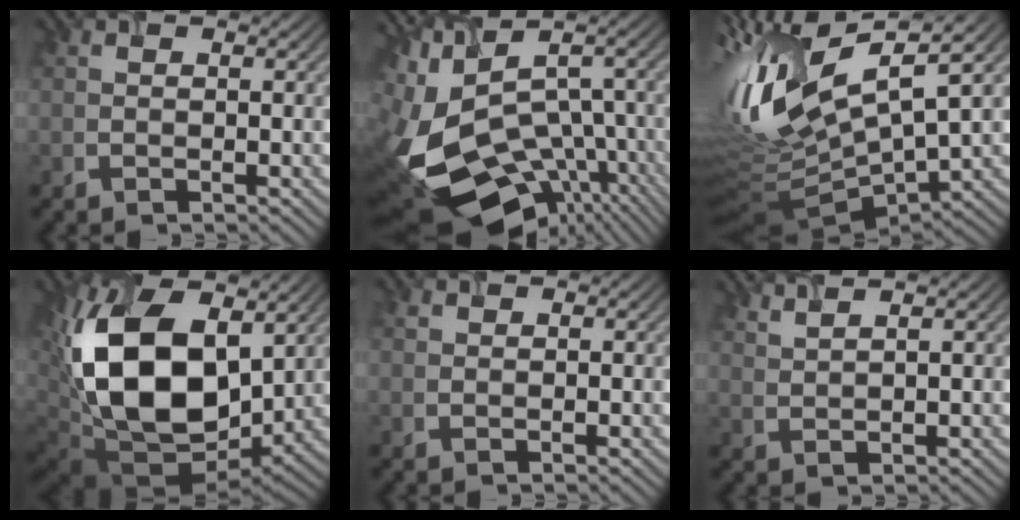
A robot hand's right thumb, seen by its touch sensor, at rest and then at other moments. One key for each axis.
{"total": 16.7, "fx": -6.7, "fy": 9.2, "fz": 12.2, "tx": -0.269, "ty": -0.012, "tz": -0.070}
{"total": 15.0, "fx": 3.1, "fy": 4.7, "fz": 13.9, "tx": -0.319, "ty": 0.003, "tz": 0.078}
{"total": 18.8, "fx": 2.9, "fy": 11.3, "fz": 14.7, "tx": -0.314, "ty": -0.001, "tz": 0.053}
{"total": 0.0}
{"total": 2.4, "fx": 2.1, "fy": -0.2, "fz": 1.2, "tx": -0.017, "ty": 0.012, "tz": 0.044}